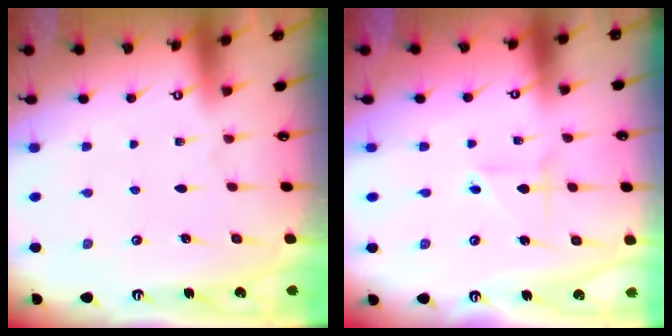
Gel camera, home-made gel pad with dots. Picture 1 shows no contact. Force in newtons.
{"total": 2.4, "press": 2.2, "slide": 1.0}